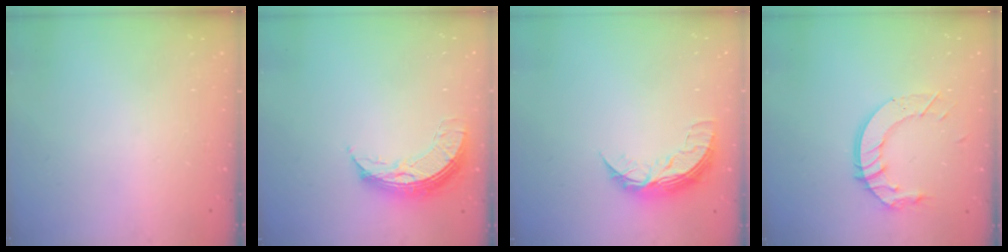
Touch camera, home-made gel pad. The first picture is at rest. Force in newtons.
{"total": 7.9, "press": 7.8, "slide": 0.8}
{"total": 8.8, "press": 8.8, "slide": 0.2}
{"total": 10.6, "press": 10.5, "slide": 1.0}